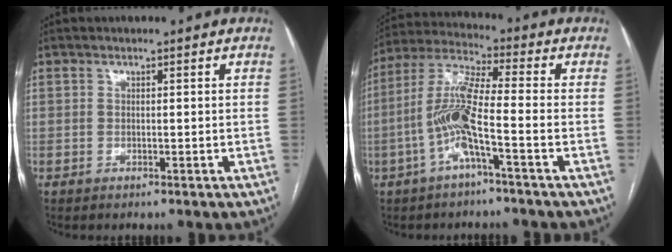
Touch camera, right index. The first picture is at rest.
{"total": 9.6, "force": [-3.0, 0.3, 9.2], "torque": [-0.195, 0.013, -0.066]}